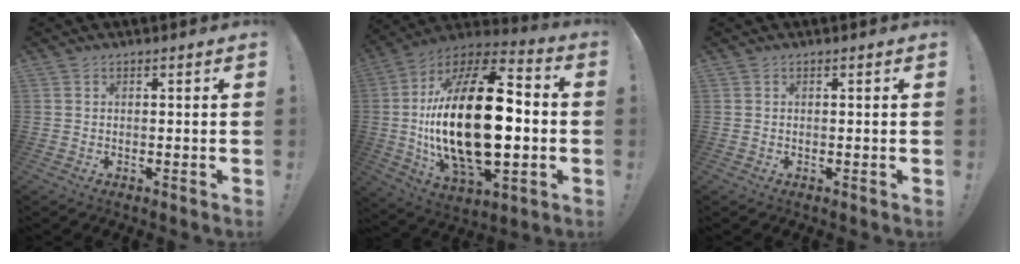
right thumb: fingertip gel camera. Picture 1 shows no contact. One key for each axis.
{"total": 32.6, "fx": -1.2, "fy": 15.7, "fz": 28.5, "tx": -0.545, "ty": 0.003, "tz": -0.020}
{"total": 0.0}